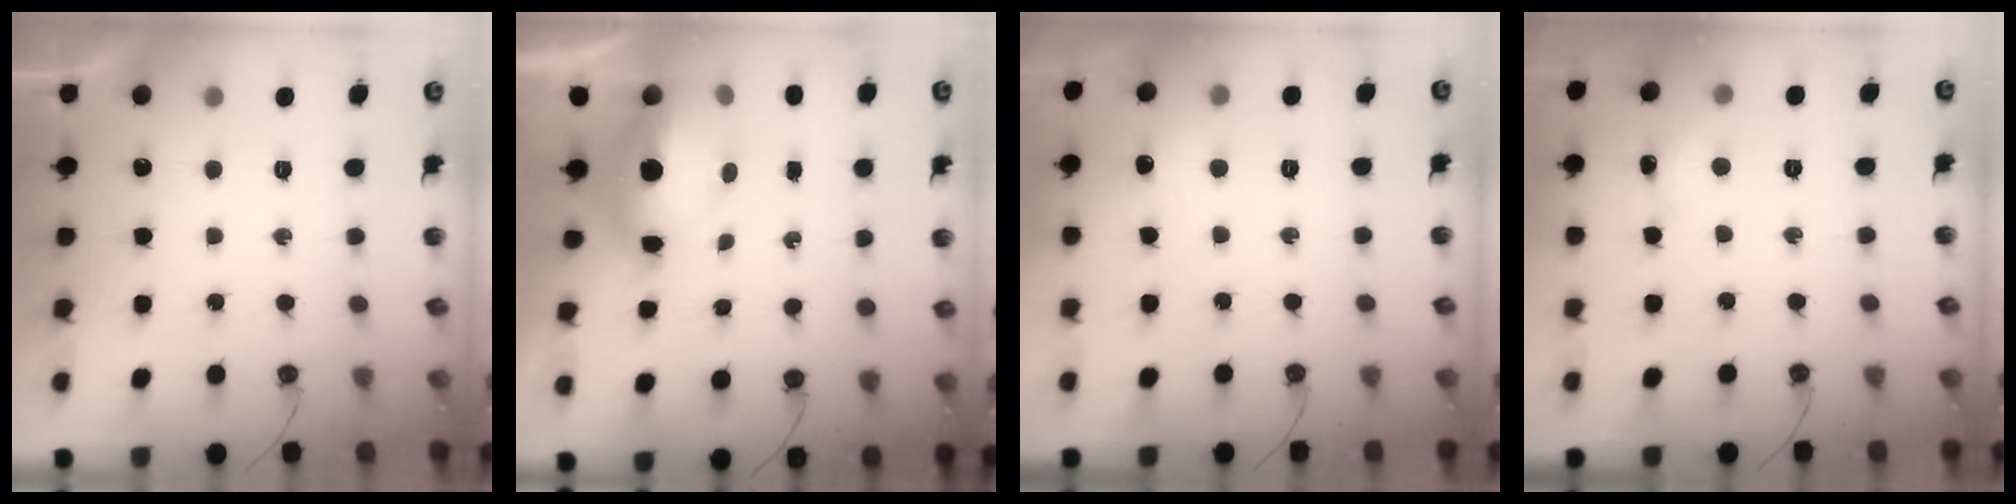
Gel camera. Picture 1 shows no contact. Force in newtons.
{"total": 10.1, "press": 10.1, "slide": 1.3}
{"total": 5.0, "press": 5.0, "slide": 0.6}
{"total": 2.5, "press": 2.4, "slide": 0.5}